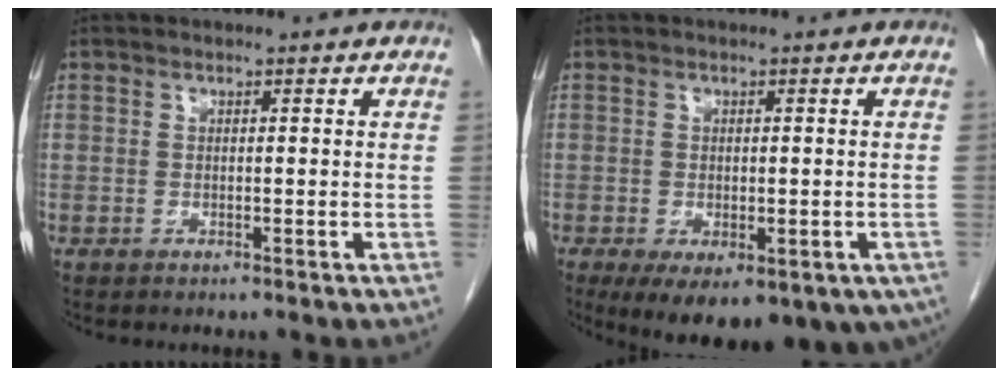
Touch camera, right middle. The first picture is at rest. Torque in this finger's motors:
{"motor_torque": [1.49, -0.64, 0.39, 0.17]}